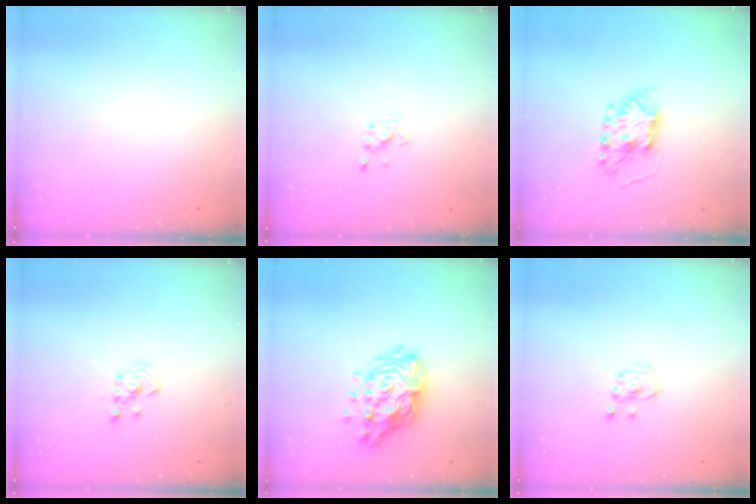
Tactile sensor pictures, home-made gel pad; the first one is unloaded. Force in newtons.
{"total": 2.0, "press": 2.0, "slide": 0.6}
{"total": 8.7, "press": 8.6, "slide": 0.9}
{"total": 3.0, "press": 2.8, "slide": 1.0}
{"total": 15.3, "press": 15.2, "slide": 1.2}
{"total": 2.4, "press": 2.4, "slide": 0.2}